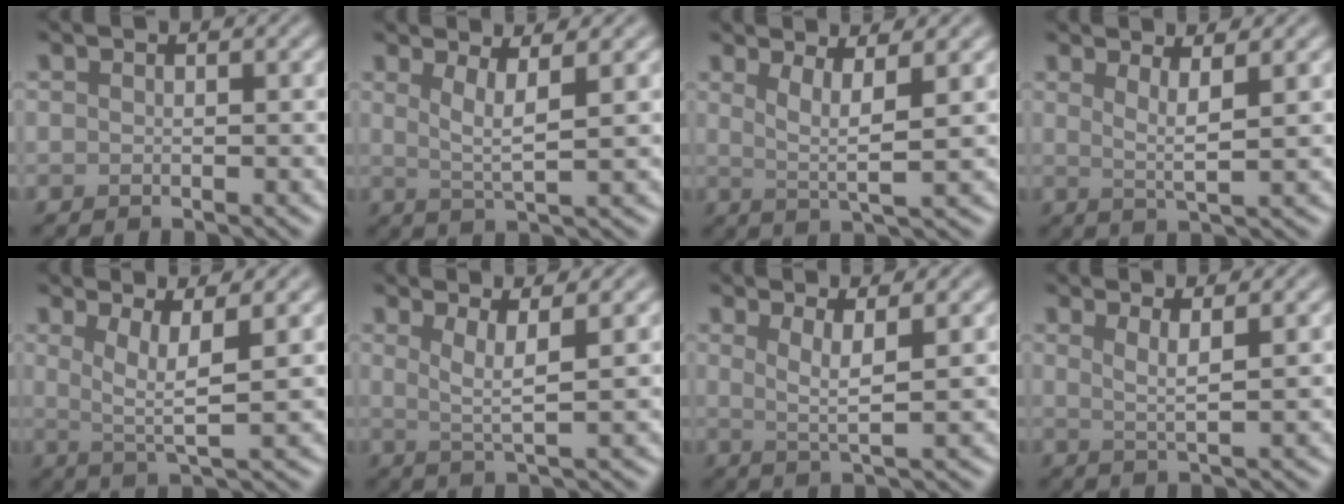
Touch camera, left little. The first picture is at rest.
{"total": 3.2, "force": [1.2, 0.6, 2.8], "torque": [-0.048, -0.006, 0.025]}
{"total": 3.5, "force": [1.3, 0.6, 3.2], "torque": [-0.058, -0.008, 0.026]}
{"total": 2.6, "force": [1.2, 0.5, 2.3], "torque": [-0.036, -0.005, 0.021]}
{"total": 4.1, "force": [1.3, 0.8, 3.8], "torque": [-0.068, -0.006, 0.027]}
{"total": 3.1, "force": [1.2, 0.6, 2.8], "torque": [-0.047, -0.006, 0.024]}
{"total": 3.0, "force": [1.2, 0.5, 2.7], "torque": [-0.045, -0.006, 0.022]}
{"total": 2.3, "force": [1.2, 0.5, 2.0], "torque": [-0.031, -0.004, 0.019]}